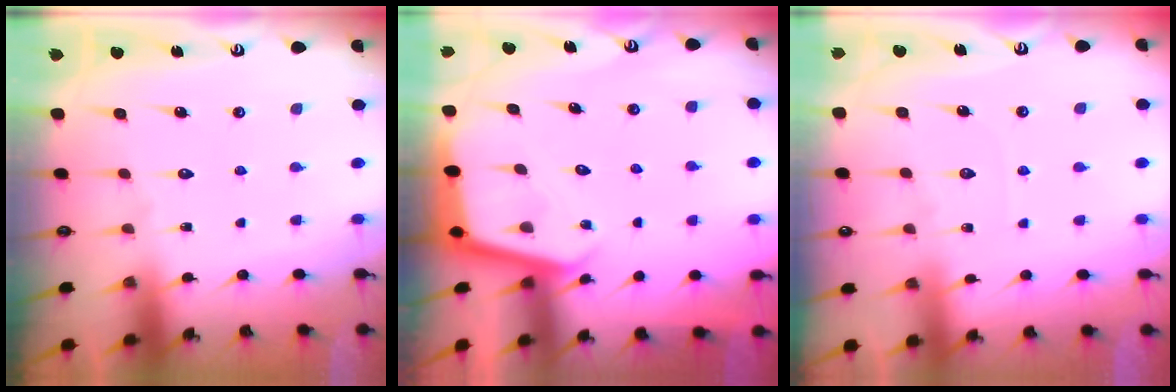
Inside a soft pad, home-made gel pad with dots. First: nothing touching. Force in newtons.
{"total": 3.4, "press": 3.4, "slide": 0.2}
{"total": 3.1, "press": 3.1, "slide": 0.4}